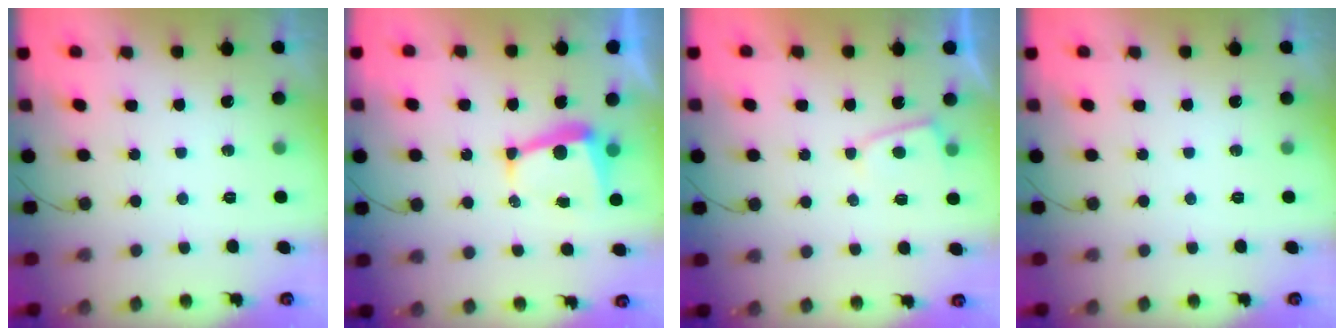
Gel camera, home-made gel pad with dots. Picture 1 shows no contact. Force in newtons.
{"total": 6.2, "press": 6.2, "slide": 0.3}
{"total": 3.3, "press": 3.2, "slide": 0.4}
{"total": 0.0}